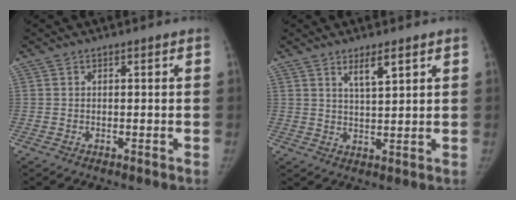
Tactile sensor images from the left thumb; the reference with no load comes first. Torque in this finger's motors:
{"motor_torque": [0.14, 0.20, 0.13, 0.19, 0.01]}